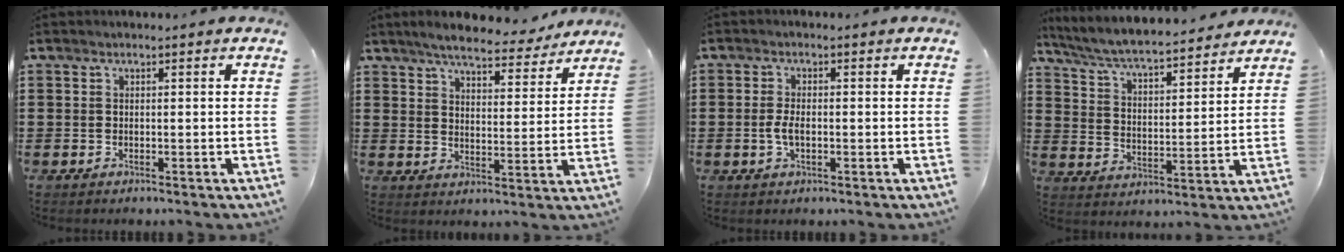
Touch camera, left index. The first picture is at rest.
{"total": 6.5, "force": [6.0, 0.7, 2.3], "torque": [-0.060, -0.028, 0.104]}
{"total": 2.9, "force": [-0.5, 1.2, 2.6], "torque": [-0.064, -0.004, -0.013]}
{"total": 5.8, "force": [5.5, 0.1, 1.9], "torque": [-0.061, -0.038, 0.090]}